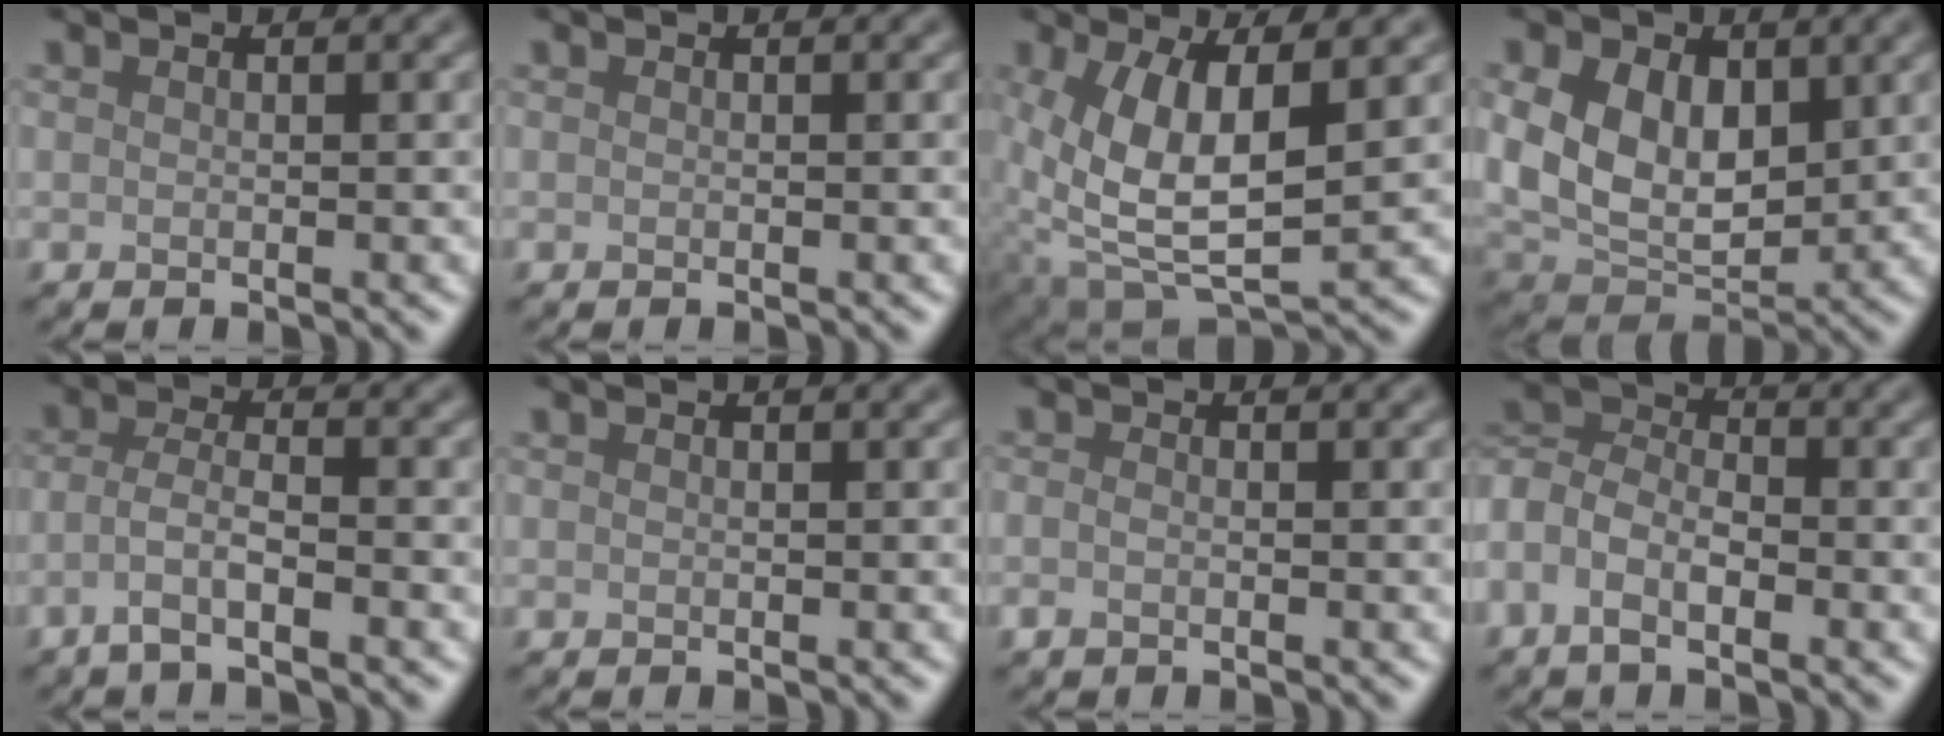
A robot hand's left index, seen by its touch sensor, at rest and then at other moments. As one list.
[{"total": 0.0}, {"total": 8.5, "force": [1.0, 4.0, 7.4], "torque": [-0.161, -0.015, 0.023]}, {"total": 8.2, "force": [1.7, 5.7, 5.6], "torque": [-0.118, -0.003, 0.028]}, {"total": 2.9, "force": [-1.6, 0.6, 2.3], "torque": [-0.050, 0.004, -0.042]}, {"total": 0.0}, {"total": 1.2, "force": [-0.4, 0.7, 0.8], "torque": [-0.020, -0.002, -0.010]}, {"total": 4.2, "force": [-1.7, 2.4, 3.0], "torque": [-0.057, 0.010, -0.045]}]